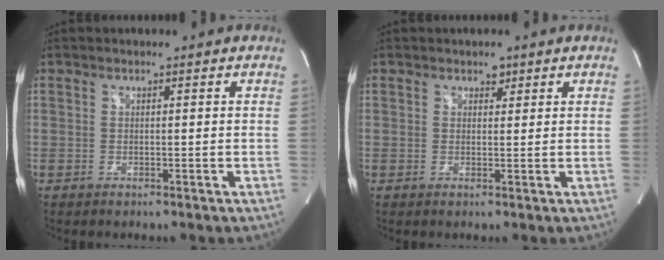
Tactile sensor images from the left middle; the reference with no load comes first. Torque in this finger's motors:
{"motor_torque": [-0.06, 0.00, -0.03, 0.00]}